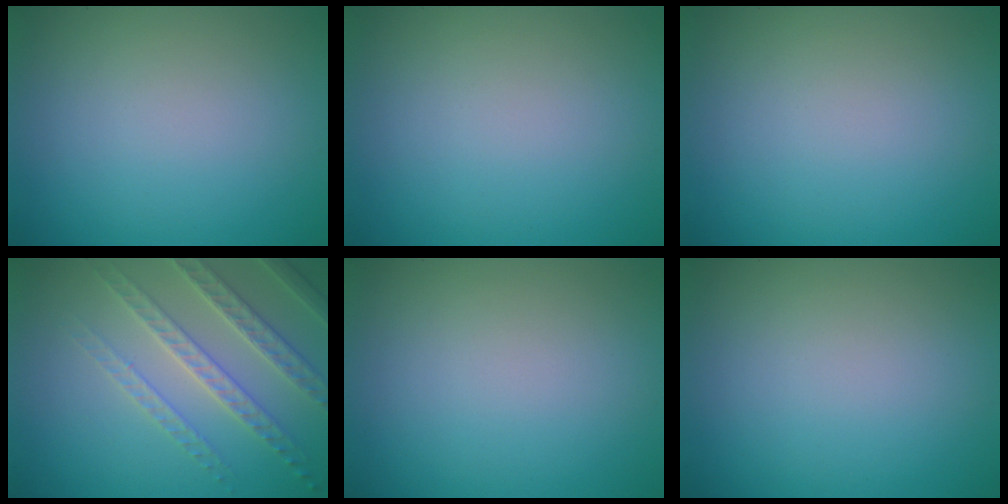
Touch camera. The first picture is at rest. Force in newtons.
{"total": 0.0}
{"total": 0.0}
{"total": 3.8, "press": 3.6, "slide": 1.0}
{"total": 0.0}
{"total": 0.0}